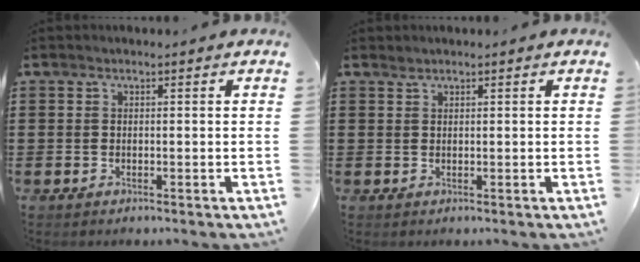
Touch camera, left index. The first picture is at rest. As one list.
[{"total": 0.6, "force": [0.6, 0.1, 0.1], "torque": [-0.005, -0.001, 0.013]}]